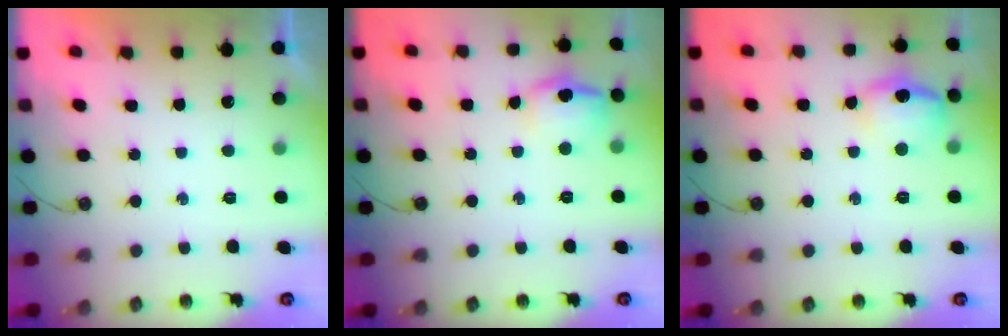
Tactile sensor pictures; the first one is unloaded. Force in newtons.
{"total": 10.2, "press": 10.1, "slide": 1.4}
{"total": 13.2, "press": 13.2, "slide": 1.0}